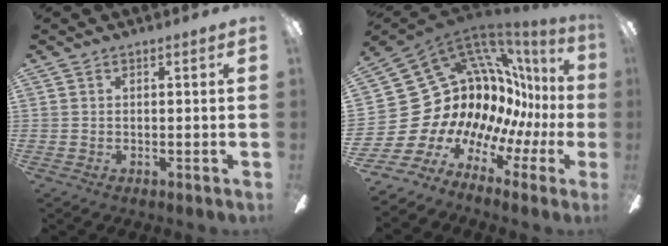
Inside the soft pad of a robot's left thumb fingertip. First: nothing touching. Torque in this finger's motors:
{"motor_torque": [0.90, 1.25, 0.12, 0.21, 0.06]}